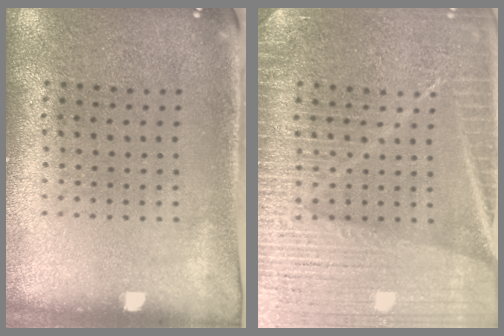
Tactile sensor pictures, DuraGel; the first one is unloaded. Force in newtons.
{"total": 6.8, "press": 6.7, "slide": 0.9}